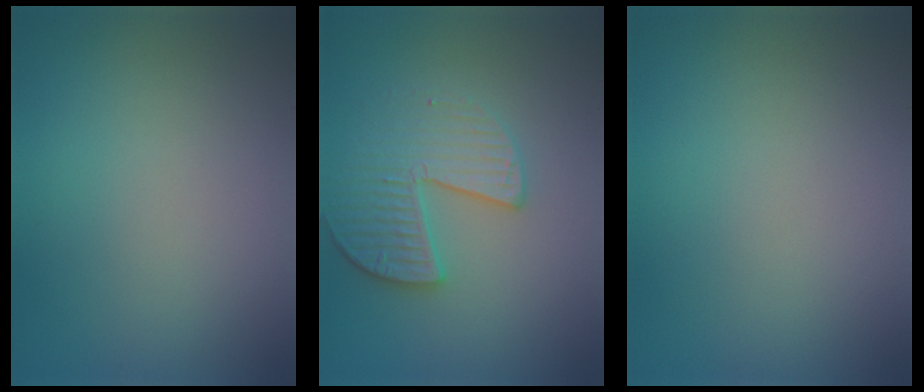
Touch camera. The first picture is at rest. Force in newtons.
{"total": 3.6, "press": 3.4, "slide": 1.2}
{"total": 0.0}